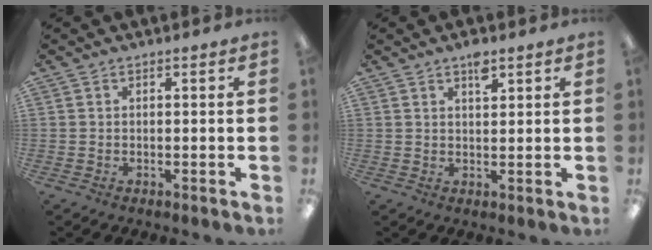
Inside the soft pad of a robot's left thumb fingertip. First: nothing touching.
{"total": 3.5, "force": [2.4, 1.3, 2.1], "torque": [-0.023, -0.011, 0.037]}